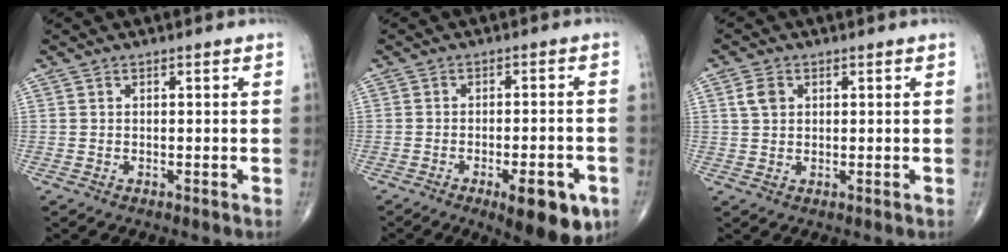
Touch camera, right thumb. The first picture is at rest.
{"total": 10.9, "force": [-5.2, 3.6, 8.9], "torque": [-0.104, 0.011, -0.062]}
{"total": 3.2, "force": [1.1, 2.4, 1.9], "torque": [-0.032, 0.002, 0.023]}